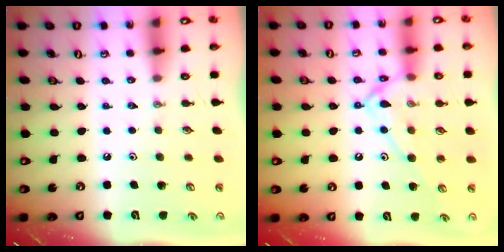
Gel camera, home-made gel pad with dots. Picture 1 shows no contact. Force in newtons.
{"total": 12.0, "press": 11.9, "slide": 0.8}